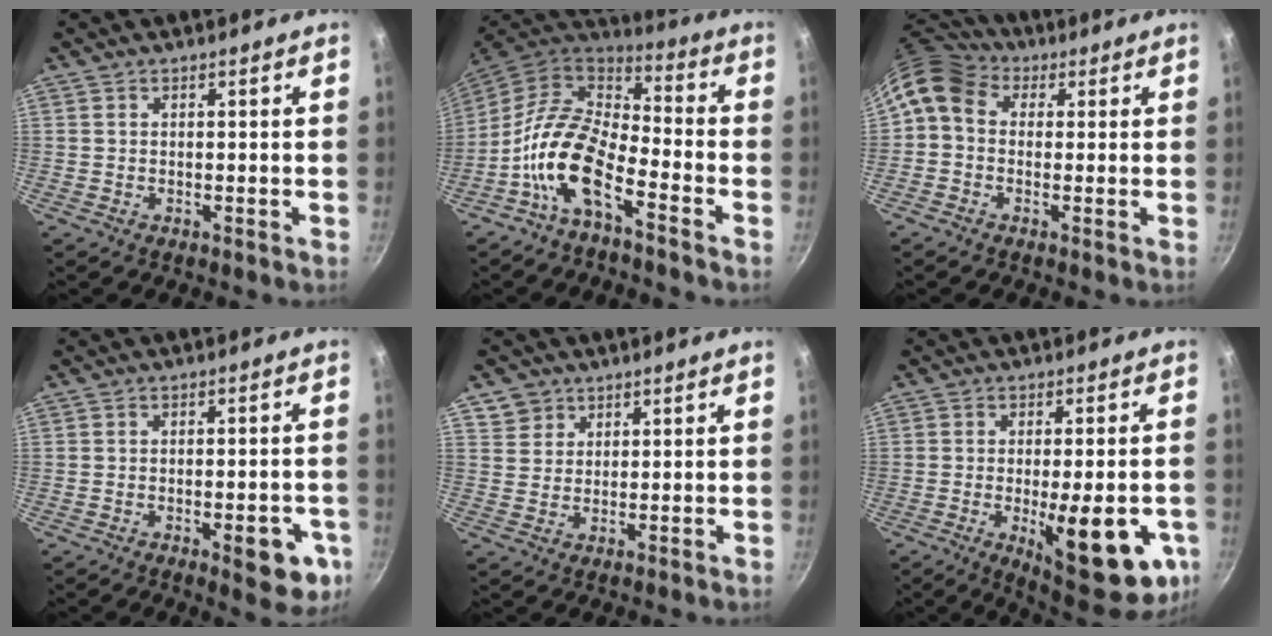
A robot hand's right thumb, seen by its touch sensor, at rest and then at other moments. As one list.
[{"total": 13.9, "force": [-6.3, 6.5, 10.6], "torque": [-0.194, 0.061, -0.137]}, {"total": 8.9, "force": [1.6, 7.0, 5.2], "torque": [-0.090, 0.023, 0.008]}, {"total": 9.2, "force": [-3.5, 3.8, 7.7], "torque": [-0.068, 0.016, -0.040]}, {"total": 4.1, "force": [2.2, 3.4, 0.3], "torque": [0.022, 0.006, 0.040]}, {"total": 19.5, "force": [-5.9, 6.7, 17.3], "torque": [-0.195, -0.003, -0.068]}]